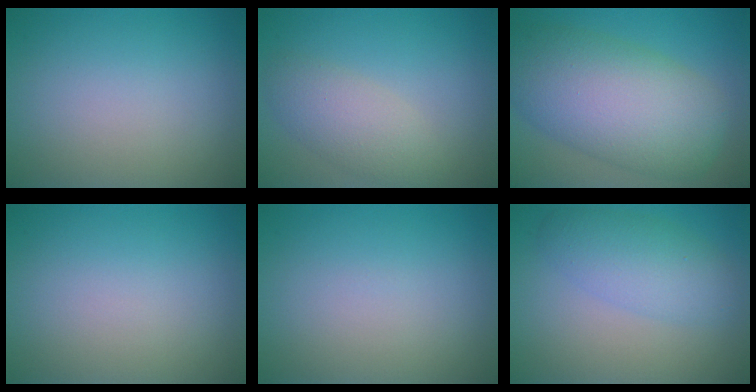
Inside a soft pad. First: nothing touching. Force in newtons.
{"total": 3.4, "press": 3.4, "slide": 0.0}
{"total": 10.6, "press": 10.6, "slide": 0.4}
{"total": 0.0}
{"total": 0.0}
{"total": 4.0, "press": 4.0, "slide": 0.1}